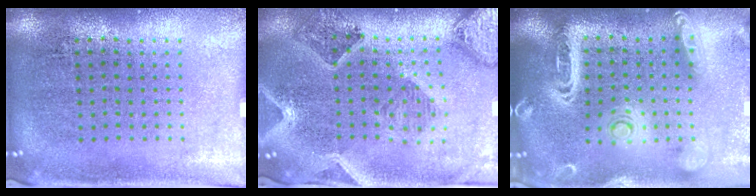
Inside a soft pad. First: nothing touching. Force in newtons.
{"total": 1.8, "press": 1.7, "slide": 0.4}
{"total": 2.8, "press": 2.4, "slide": 1.4}